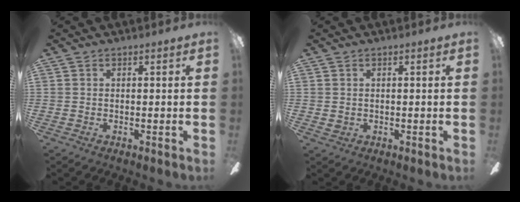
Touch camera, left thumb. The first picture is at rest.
{"total": 1.2, "force": [0.5, 0.9, 0.6], "torque": [-0.005, 0.000, 0.008]}